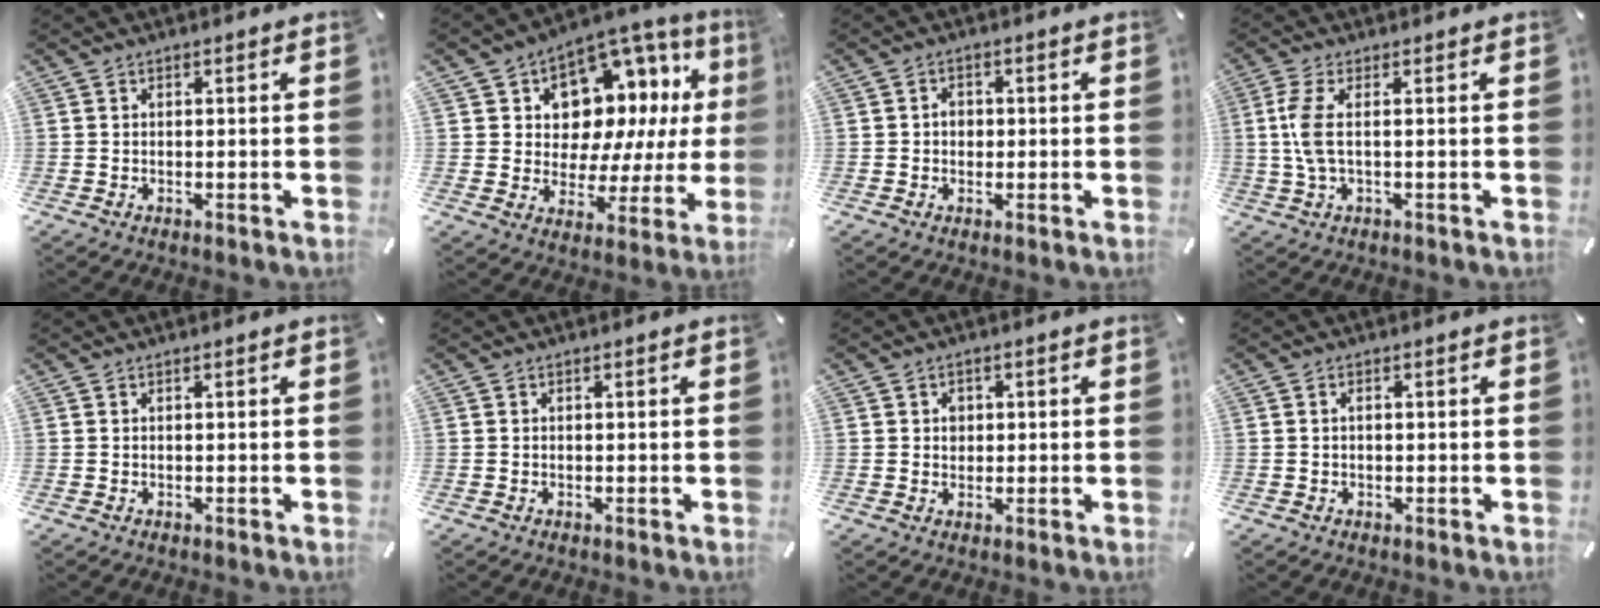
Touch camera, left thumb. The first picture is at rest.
{"total": 12.9, "force": [5.9, 9.5, 6.4], "torque": [-0.095, -0.063, 0.112]}
{"total": 2.5, "force": [-0.4, 2.2, 1.2], "torque": [-0.016, 0.003, -0.011]}
{"total": 5.7, "force": [0.2, 1.4, 5.5], "torque": [-0.130, -0.013, -0.003]}
{"total": 0.0}
{"total": 0.0}
{"total": 2.4, "force": [0.1, 2.1, 1.0], "torque": [-0.006, 0.000, -0.004]}
{"total": 1.0, "force": [0.0, 0.6, 0.8], "torque": [-0.017, 0.003, -0.001]}